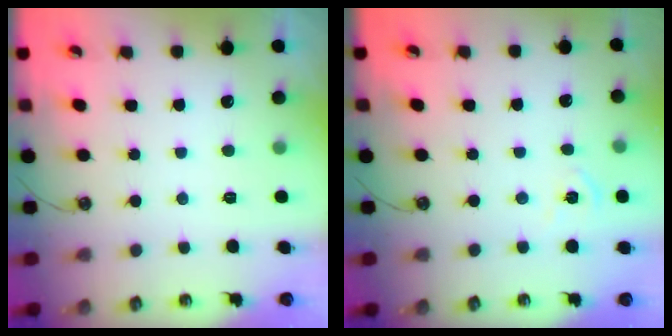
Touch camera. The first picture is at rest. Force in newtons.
{"total": 7.3, "press": 7.2, "slide": 0.7}